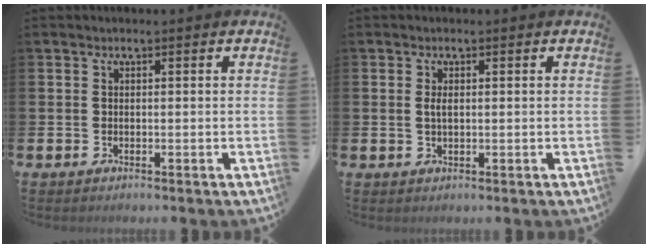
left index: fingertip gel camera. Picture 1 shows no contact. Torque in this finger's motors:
{"motor_torque": [0.53, 0.17, 0.05, 0.01]}